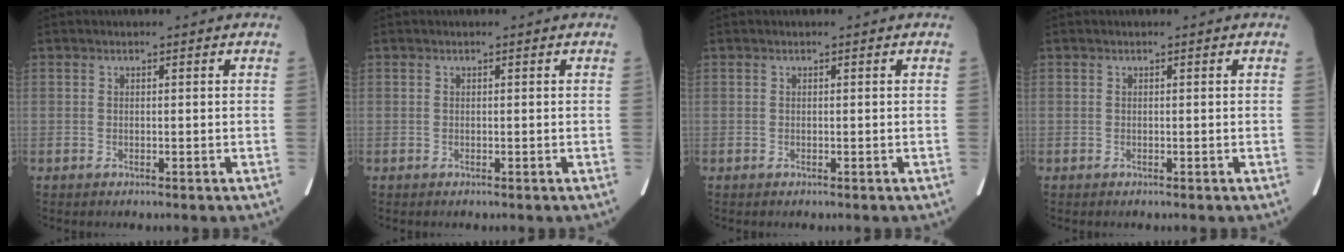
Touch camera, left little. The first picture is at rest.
{"total": 0.0}
{"total": 0.0}
{"total": 0.0}